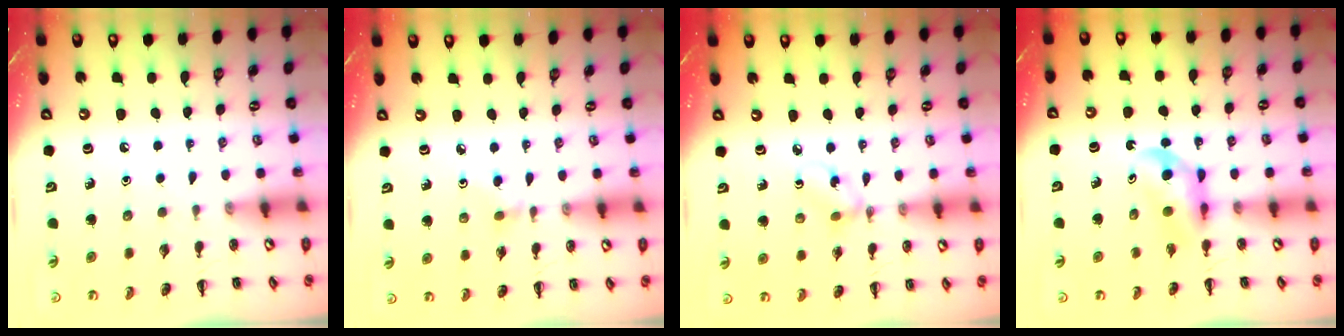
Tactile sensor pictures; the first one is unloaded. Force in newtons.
{"total": 2.3, "press": 2.1, "slide": 0.9}
{"total": 2.4, "press": 2.4, "slide": 0.6}
{"total": 5.0, "press": 4.9, "slide": 0.7}